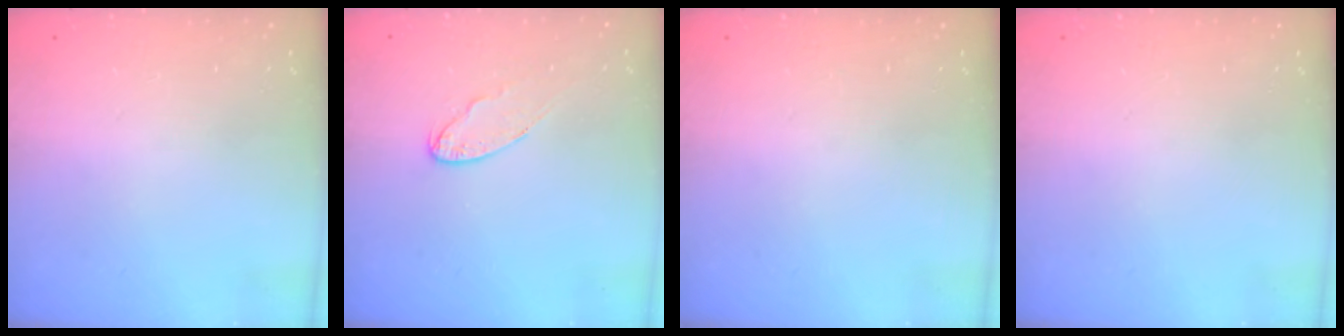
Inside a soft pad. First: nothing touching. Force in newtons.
{"total": 6.1, "press": 6.0, "slide": 0.6}
{"total": 0.0}
{"total": 0.0}